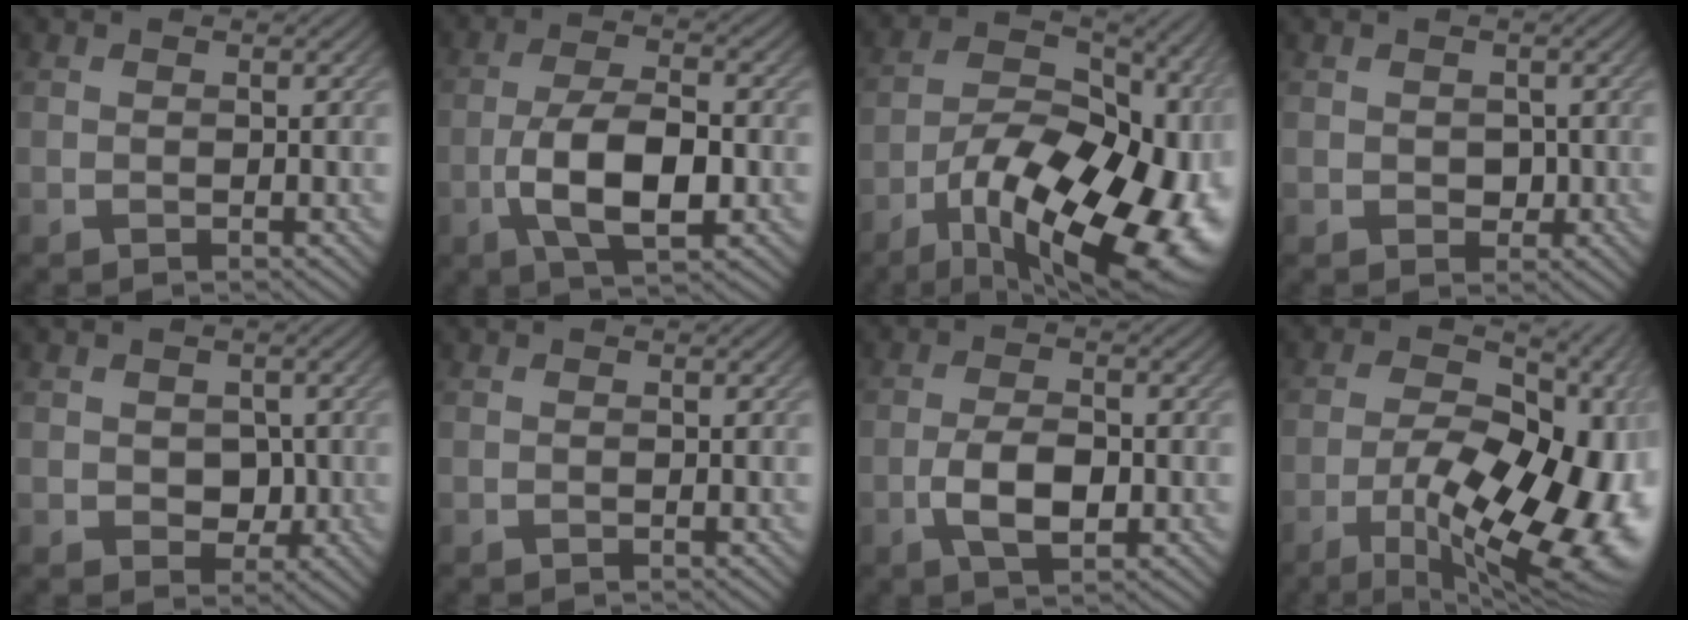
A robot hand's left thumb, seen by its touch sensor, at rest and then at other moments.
{"total": 8.8, "force": [-2.3, 3.7, 7.6], "torque": [-0.148, 0.002, -0.046]}
{"total": 19.5, "force": [-9.6, 10.0, 13.8], "torque": [-0.206, -0.017, -0.133]}
{"total": 1.6, "force": [-0.1, 1.5, 0.7], "torque": [-0.011, -0.004, -0.005]}
{"total": 3.2, "force": [-0.2, 2.7, 1.7], "torque": [-0.028, -0.004, -0.009]}
{"total": 0.0}
{"total": 5.0, "force": [-1.5, 2.4, 4.1], "torque": [-0.085, 0.000, -0.031]}
{"total": 17.8, "force": [-6.5, 8.1, 14.5], "torque": [-0.196, -0.009, -0.086]}